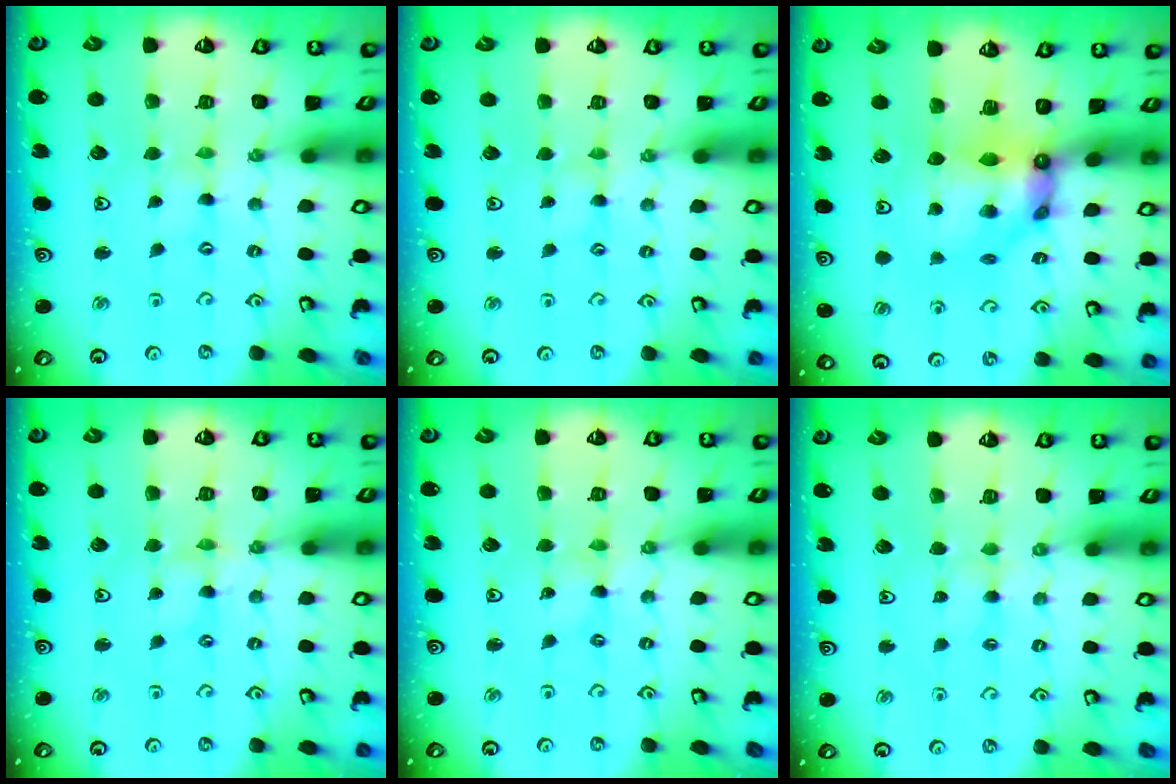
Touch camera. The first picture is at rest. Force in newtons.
{"total": 1.3, "press": 1.3, "slide": 0.2}
{"total": 9.2, "press": 9.2, "slide": 1.0}
{"total": 1.5, "press": 1.5, "slide": 0.2}
{"total": 0.0}
{"total": 2.8, "press": 2.8, "slide": 0.3}